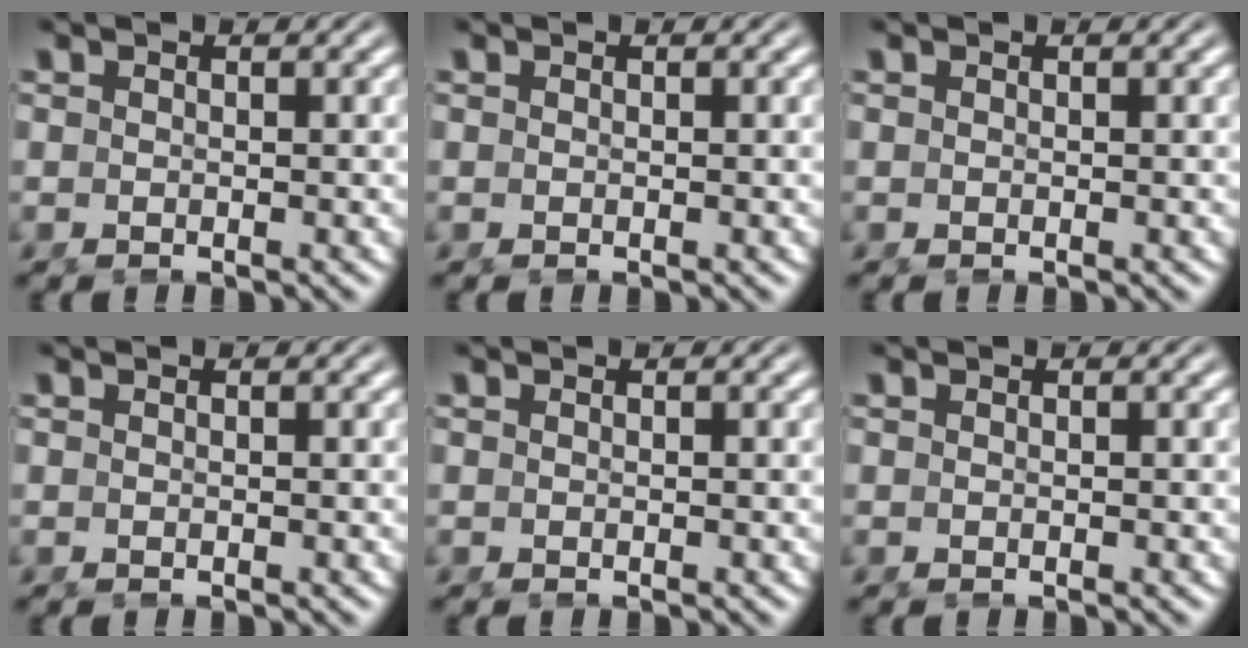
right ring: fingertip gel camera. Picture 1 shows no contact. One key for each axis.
{"total": 0.0}
{"total": 0.0}
{"total": 0.0}
{"total": 0.0}
{"total": 0.0}